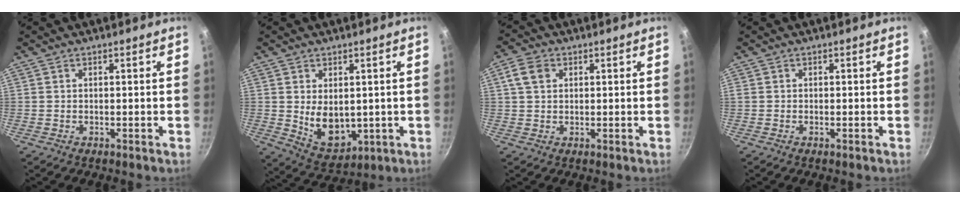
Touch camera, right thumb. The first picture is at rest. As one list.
[{"total": 8.9, "force": [0.6, 6.0, 6.6], "torque": [-0.087, -0.021, 0.035]}, {"total": 4.8, "force": [1.4, 3.7, 2.6], "torque": [-0.038, 0.002, 0.022]}, {"total": 0.5, "force": [-0.3, 0.2, 0.4], "torque": [-0.008, 0.002, -0.007]}]